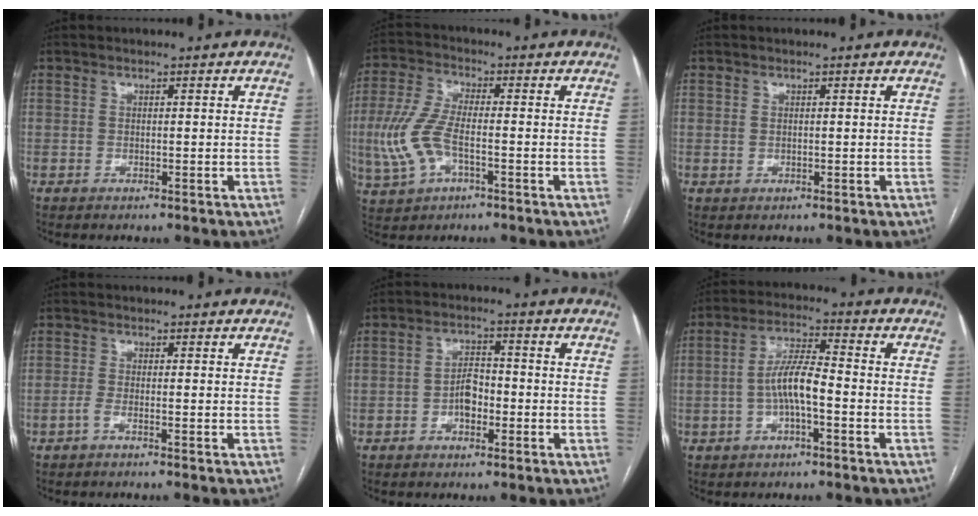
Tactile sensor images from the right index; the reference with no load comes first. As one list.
[{"total": 8.7, "force": [-2.3, 3.5, 7.7], "torque": [-0.188, 0.000, -0.042]}, {"total": 0.0}, {"total": 1.5, "force": [-1.0, -0.5, 1.0], "torque": [-0.017, 0.002, -0.018]}, {"total": 4.0, "force": [-1.4, 2.1, 3.0], "torque": [-0.054, 0.010, -0.028]}, {"total": 6.6, "force": [-1.7, 1.3, 6.2], "torque": [-0.125, 0.016, -0.034]}]